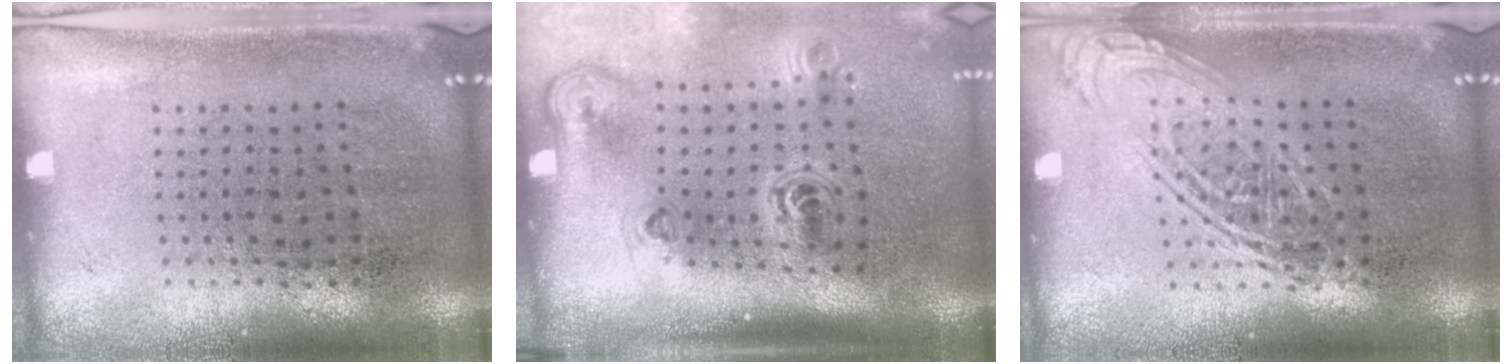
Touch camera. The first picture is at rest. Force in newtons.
{"total": 2.3, "press": 1.5, "slide": 1.8}
{"total": 2.6, "press": 2.6, "slide": 0.4}